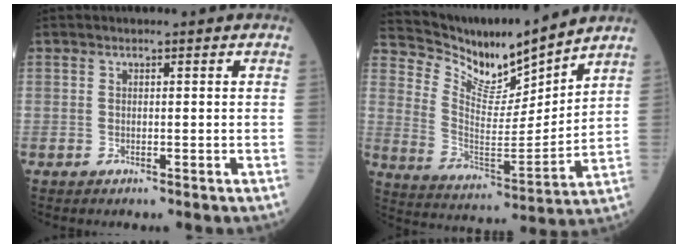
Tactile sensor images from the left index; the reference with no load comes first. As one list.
[{"total": 12.4, "force": [12.0, 0.8, 2.9], "torque": [-0.078, -0.010, 0.222]}]